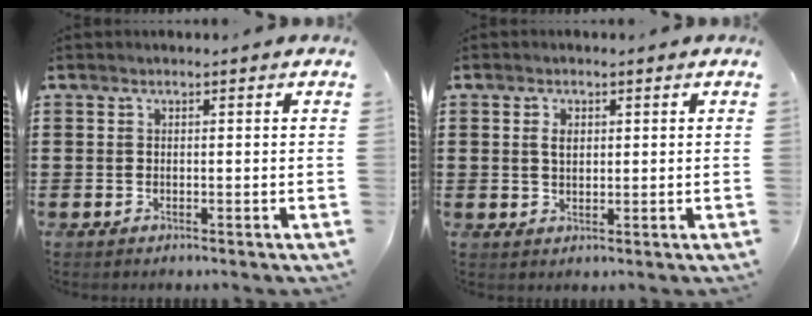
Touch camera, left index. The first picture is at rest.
{"total": 2.2, "force": [0.7, 1.3, 1.7], "torque": [-0.037, 0.007, 0.011]}